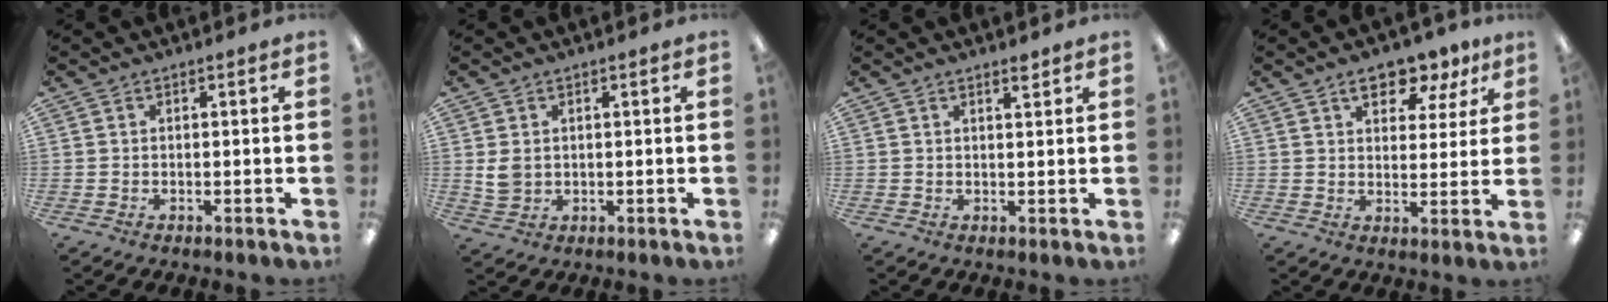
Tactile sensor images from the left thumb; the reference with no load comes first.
{"total": 3.8, "force": [1.0, 2.9, 2.3], "torque": [-0.052, 0.001, 0.019]}
{"total": 1.7, "force": [1.6, 0.1, 0.6], "torque": [-0.006, -0.006, 0.027]}
{"total": 8.8, "force": [6.1, 4.3, 4.8], "torque": [-0.054, -0.028, 0.101]}